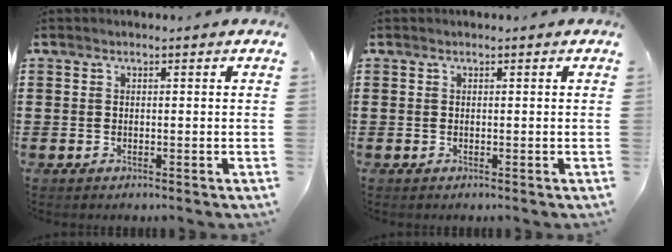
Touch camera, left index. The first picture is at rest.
{"total": 0.0}